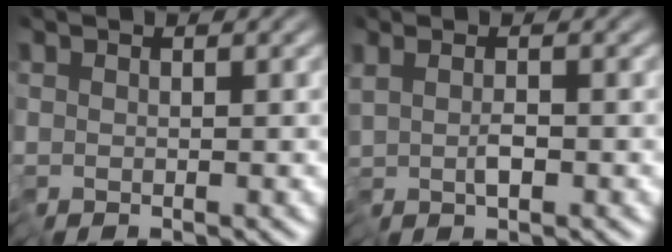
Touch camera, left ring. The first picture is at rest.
{"total": 1.1, "force": [-0.4, 0.1, 1.0], "torque": [-0.027, -0.008, -0.004]}